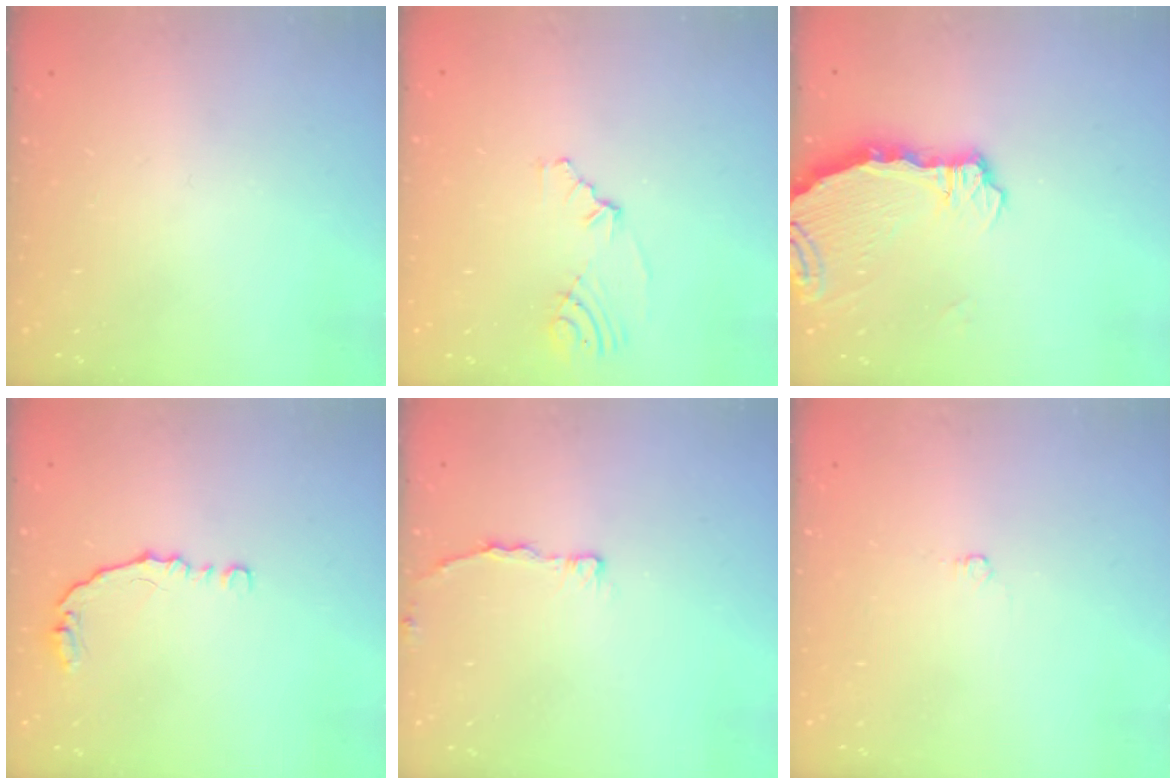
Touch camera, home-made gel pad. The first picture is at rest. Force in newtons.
{"total": 5.1, "press": 2.3, "slide": 4.6}
{"total": 7.0, "press": 6.1, "slide": 3.5}
{"total": 7.0, "press": 6.9, "slide": 0.7}
{"total": 4.0, "press": 4.0, "slide": 0.4}
{"total": 4.3, "press": 4.2, "slide": 1.1}